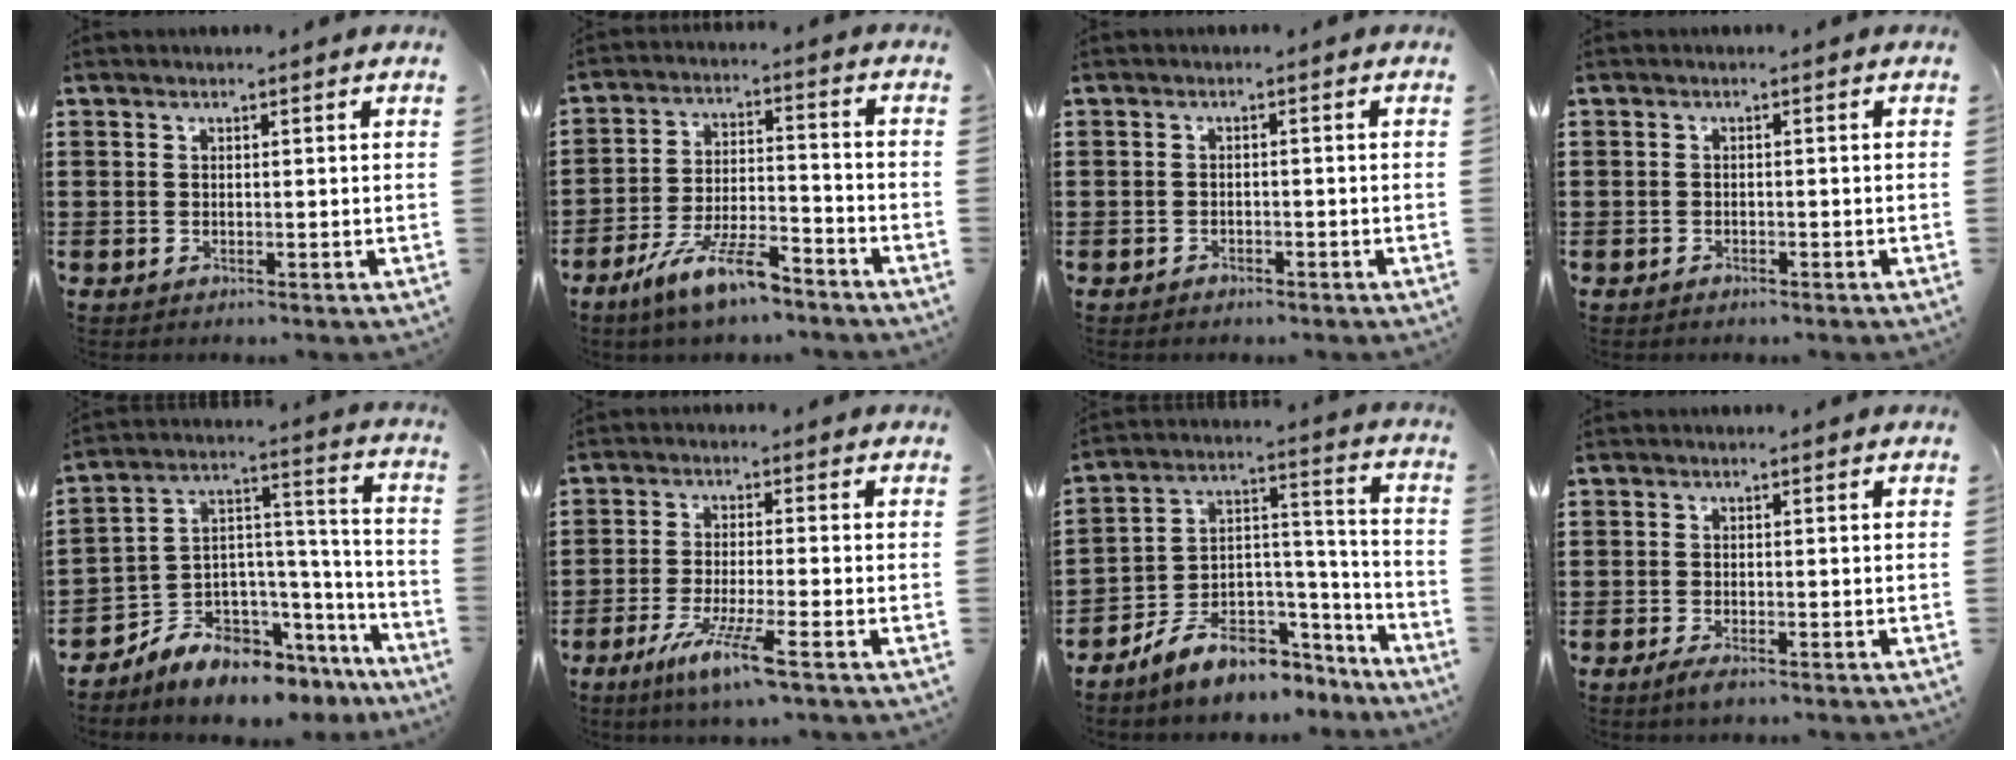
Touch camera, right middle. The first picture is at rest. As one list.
[{"total": 9.2, "force": [-7.0, 1.6, 5.8], "torque": [-0.120, 0.002, -0.136]}, {"total": 1.1, "force": [-1.0, 0.5, 0.0], "torque": [-0.003, 0.003, -0.023]}, {"total": 0.8, "force": [-0.7, 0.4, 0.1], "torque": [-0.002, 0.002, -0.017]}, {"total": 6.8, "force": [-6.3, 2.5, 0.0], "torque": [-0.026, -0.011, -0.128]}, {"total": 7.2, "force": [-4.9, 0.2, 5.2], "torque": [-0.108, -0.016, -0.090]}, {"total": 7.9, "force": [-6.5, 3.7, 2.7], "torque": [-0.051, 0.017, -0.121]}, {"total": 1.6, "force": [-0.9, 0.3, 1.3], "torque": [-0.032, -0.007, -0.019]}]